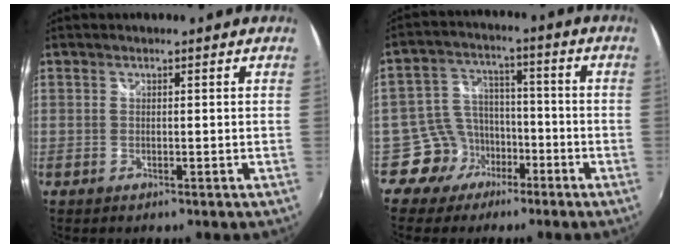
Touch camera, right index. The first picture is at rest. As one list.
[{"total": 8.2, "force": [-5.1, 6.4, 0.9], "torque": [-0.036, 0.031, -0.083]}]